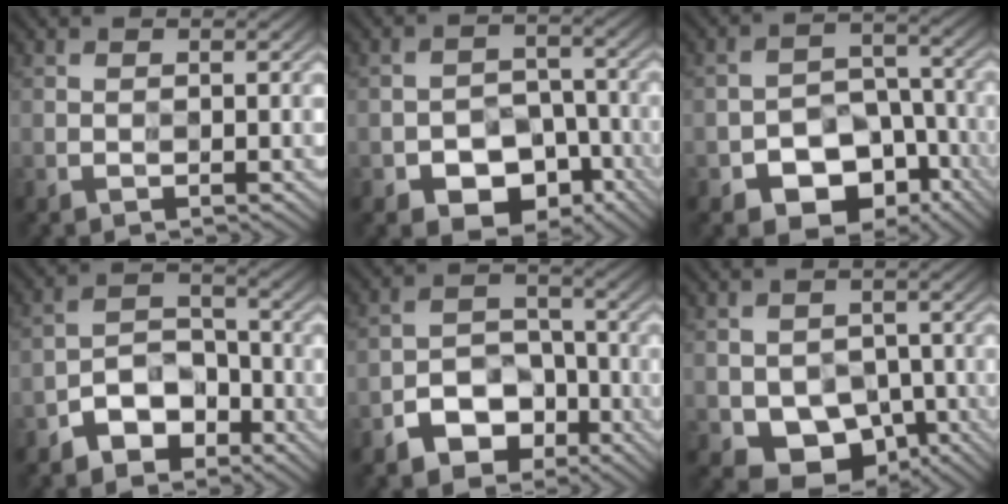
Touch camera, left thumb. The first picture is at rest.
{"total": 6.1, "force": [-4.1, 4.0, 2.2], "torque": [-0.024, -0.009, -0.070]}
{"total": 8.1, "force": [-5.4, 5.2, 3.1], "torque": [-0.036, -0.004, -0.092]}
{"total": 5.4, "force": [-4.1, 3.2, 1.6], "torque": [-0.015, 0.006, -0.087]}
{"total": 5.6, "force": [-4.0, 3.7, 1.6], "torque": [-0.017, -0.002, -0.080]}
{"total": 5.4, "force": [-1.8, 4.4, 2.5], "torque": [-0.041, -0.019, -0.026]}